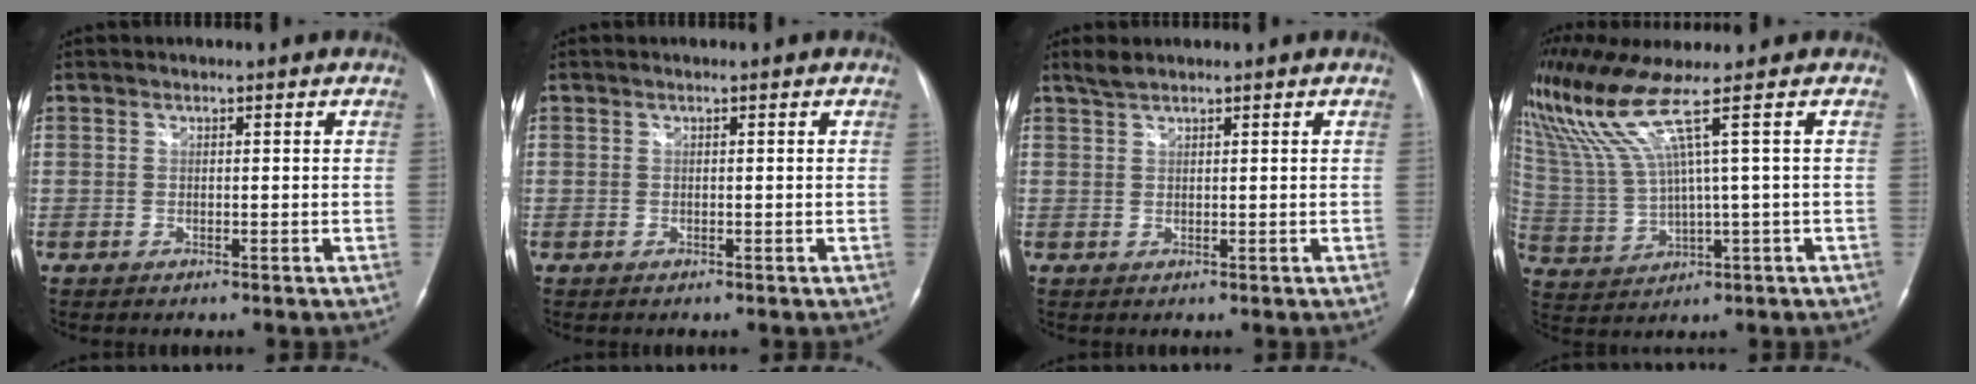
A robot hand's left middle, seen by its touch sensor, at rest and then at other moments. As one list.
[{"total": 0.0}, {"total": 1.7, "force": [1.5, 0.2, 0.7], "torque": [-0.020, 0.008, 0.034]}, {"total": 9.0, "force": [5.7, -2.5, 6.5], "torque": [-0.147, 0.005, 0.130]}]